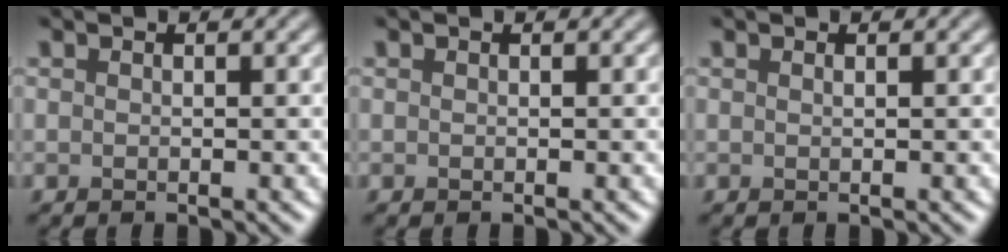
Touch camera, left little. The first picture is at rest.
{"total": 0.0}
{"total": 0.0}